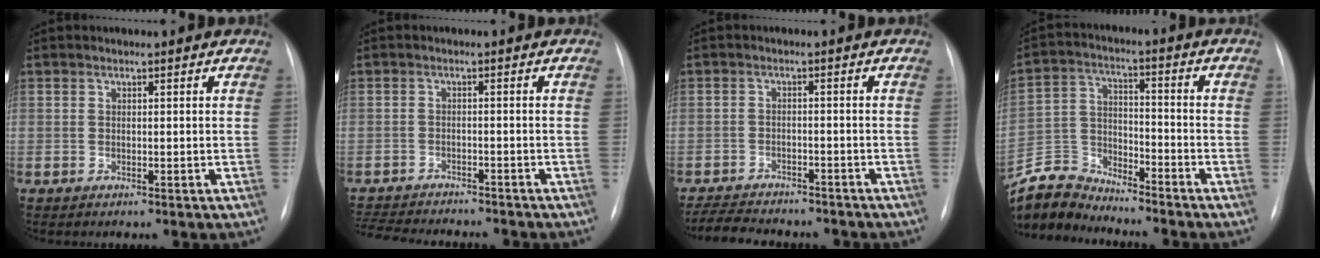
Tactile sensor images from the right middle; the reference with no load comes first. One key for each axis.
{"total": 12.8, "fx": -11.8, "fy": 2.4, "fz": 4.4, "tx": -0.089, "ty": -0.006, "tz": -0.163}
{"total": 11.3, "fx": -10.1, "fy": 3.1, "fz": 4.0, "tx": -0.077, "ty": 0.000, "tz": -0.139}
{"total": 9.0, "fx": -8.9, "fy": 1.1, "fz": -0.2, "tx": -0.002, "ty": 0.014, "tz": -0.176}